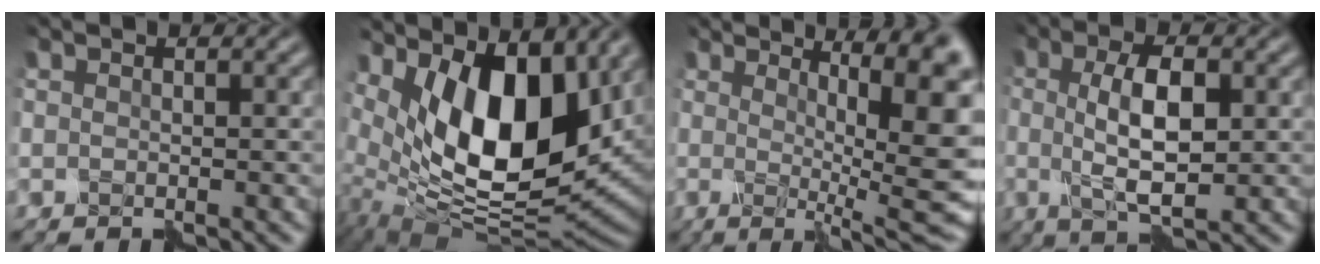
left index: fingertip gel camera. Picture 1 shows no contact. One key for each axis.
{"total": 11.8, "fx": 3.4, "fy": 6.0, "fz": 9.5, "tx": -0.157, "ty": -0.022, "tz": 0.062}
{"total": 12.3, "fx": 2.7, "fy": 2.8, "fz": 11.7, "tx": -0.107, "ty": 0.015, "tz": 0.040}
{"total": 5.7, "fx": 0.4, "fy": 1.9, "fz": 5.3, "tx": -0.099, "ty": 0.000, "tz": 0.007}